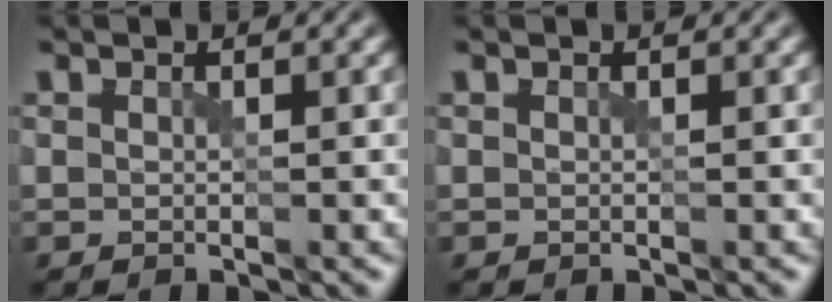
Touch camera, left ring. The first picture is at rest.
{"total": 0.0}